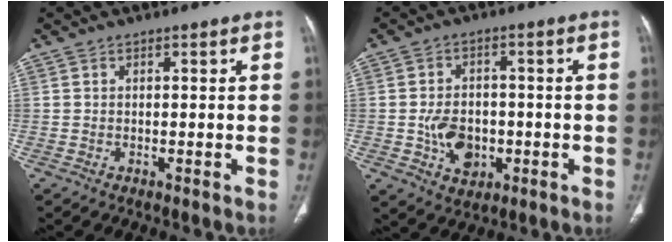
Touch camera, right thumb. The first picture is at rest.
{"total": 7.9, "force": [-1.6, 5.9, 5.0], "torque": [-0.064, 0.009, -0.017]}